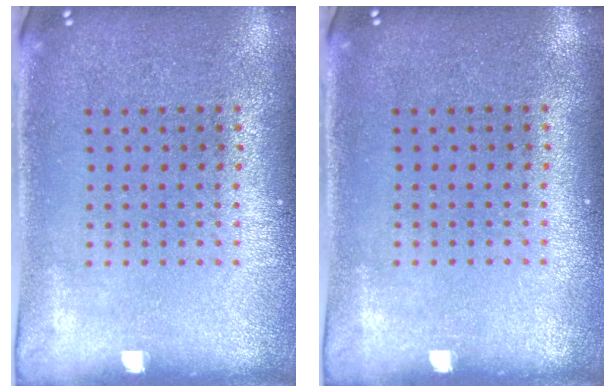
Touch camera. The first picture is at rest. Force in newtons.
{"total": 0.0}